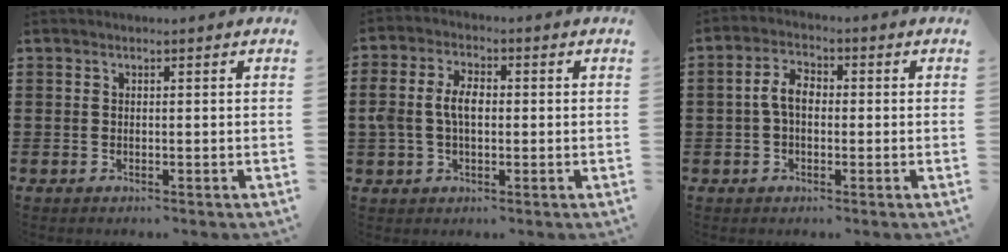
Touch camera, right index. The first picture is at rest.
{"total": 5.4, "force": [0.2, 3.0, 4.5], "torque": [-0.104, 0.007, -0.003]}
{"total": 4.5, "force": [-0.2, 2.5, 3.7], "torque": [-0.086, 0.002, -0.008]}